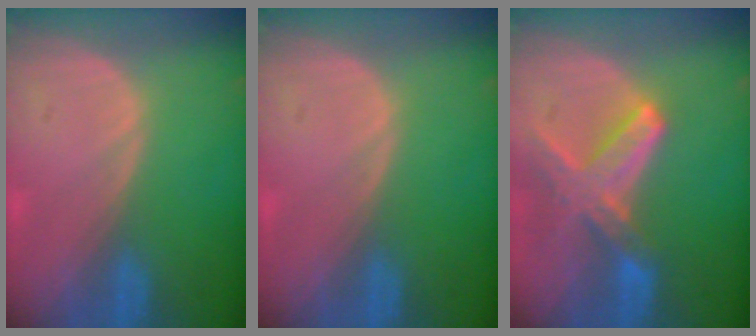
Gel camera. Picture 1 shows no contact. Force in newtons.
{"total": 0.0}
{"total": 8.2, "press": 7.2, "slide": 3.9}